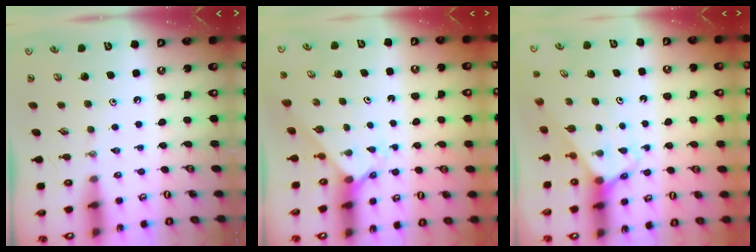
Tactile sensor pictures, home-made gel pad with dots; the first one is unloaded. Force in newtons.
{"total": 1.9, "press": 1.9, "slide": 0.2}
{"total": 3.0, "press": 3.0, "slide": 0.2}